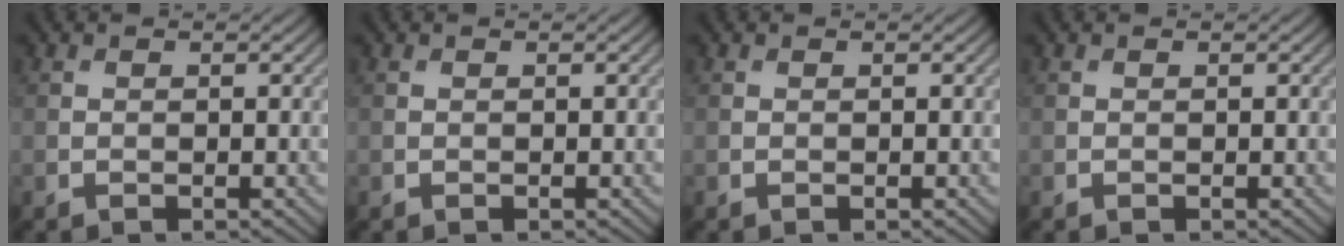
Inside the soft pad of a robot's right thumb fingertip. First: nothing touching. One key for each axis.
{"total": 0.0}
{"total": 0.0}
{"total": 0.0}